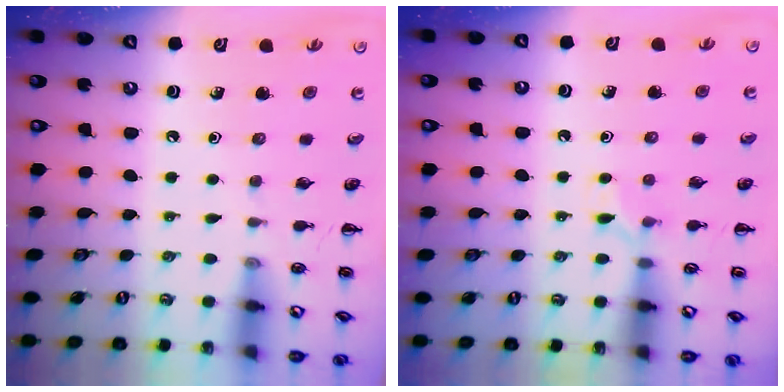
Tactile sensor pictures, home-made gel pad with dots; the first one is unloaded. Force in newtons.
{"total": 6.5, "press": 6.2, "slide": 1.9}